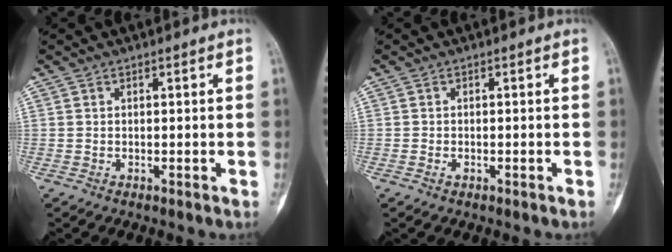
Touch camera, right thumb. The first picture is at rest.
{"total": 0.5, "force": [-0.2, 0.3, 0.3], "torque": [-0.006, 0.004, -0.004]}